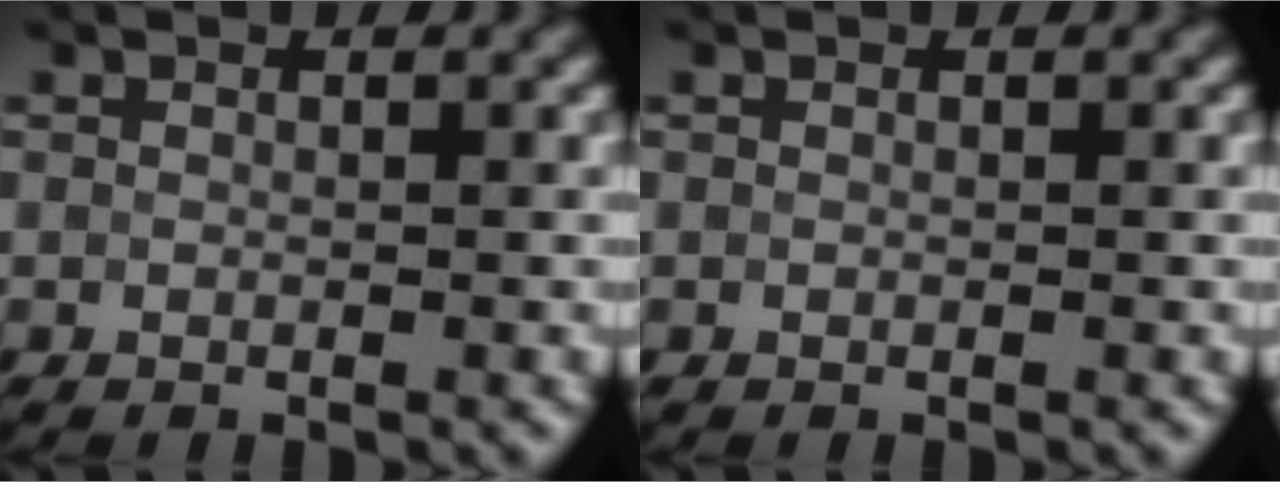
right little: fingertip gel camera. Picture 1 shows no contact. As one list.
[{"total": 0.0}]